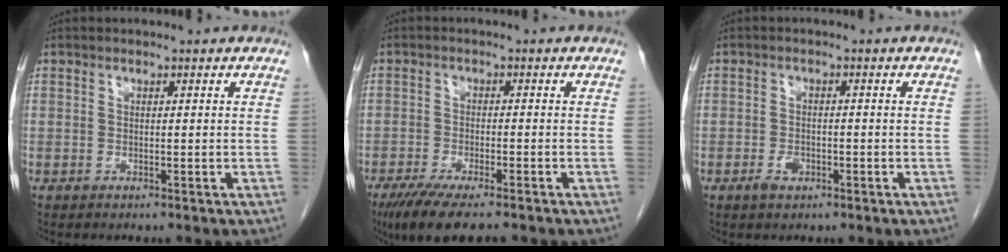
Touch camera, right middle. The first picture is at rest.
{"total": 8.9, "force": [-6.6, 1.5, 5.7], "torque": [-0.090, -0.020, -0.103]}
{"total": 2.1, "force": [-1.1, 1.2, 1.4], "torque": [-0.025, 0.003, -0.016]}